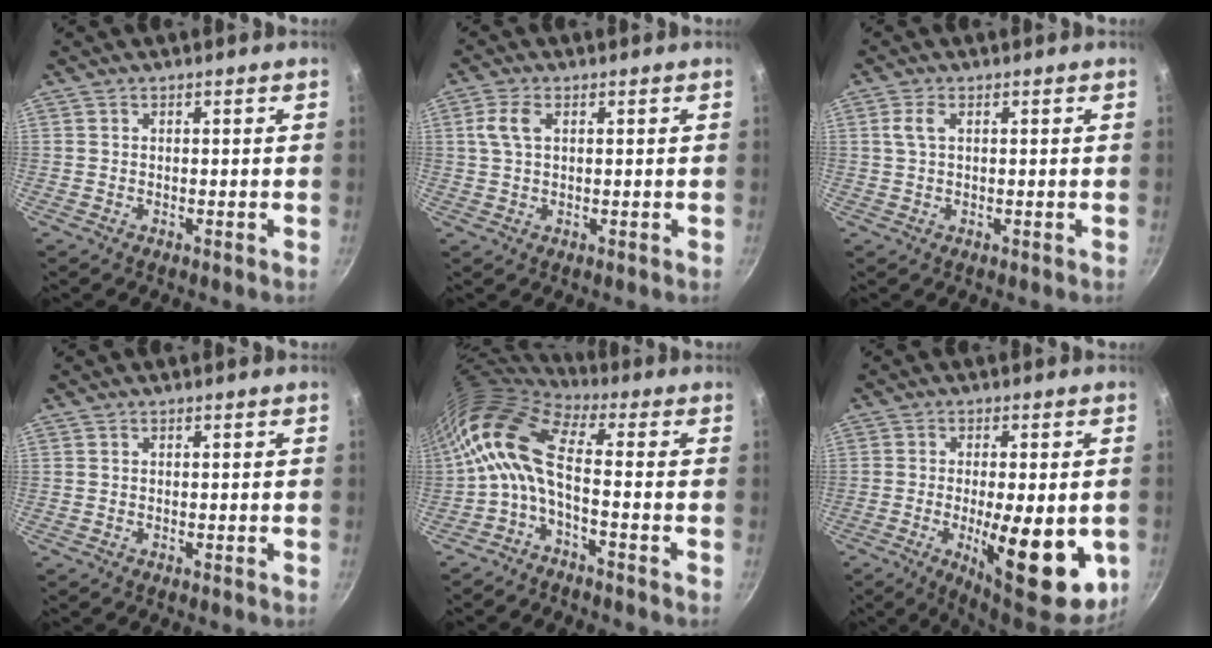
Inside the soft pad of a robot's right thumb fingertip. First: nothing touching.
{"total": 4.2, "force": [1.2, 2.3, 3.3], "torque": [-0.071, 0.007, 0.021]}
{"total": 2.6, "force": [0.7, 1.2, 2.2], "torque": [-0.048, 0.005, 0.015]}
{"total": 0.0}
{"total": 10.5, "force": [-0.7, 3.9, 9.7], "torque": [-0.209, 0.021, -0.026]}
{"total": 17.7, "force": [-4.1, 6.1, 16.2], "torque": [-0.203, -0.001, -0.045]}